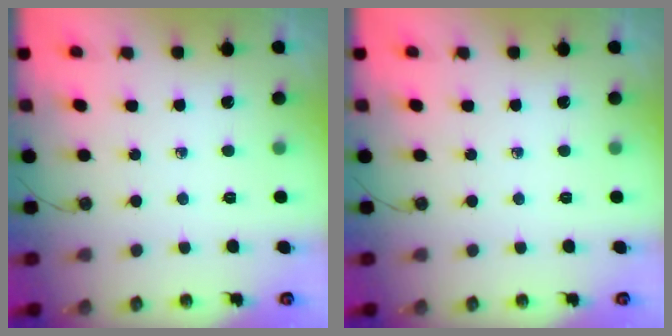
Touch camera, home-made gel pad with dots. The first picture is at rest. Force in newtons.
{"total": 0.0}